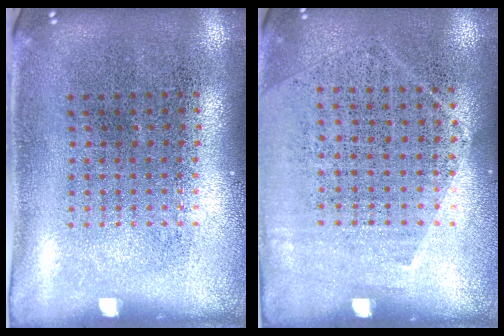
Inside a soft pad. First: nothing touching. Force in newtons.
{"total": 1.3, "press": 1.0, "slide": 0.7}